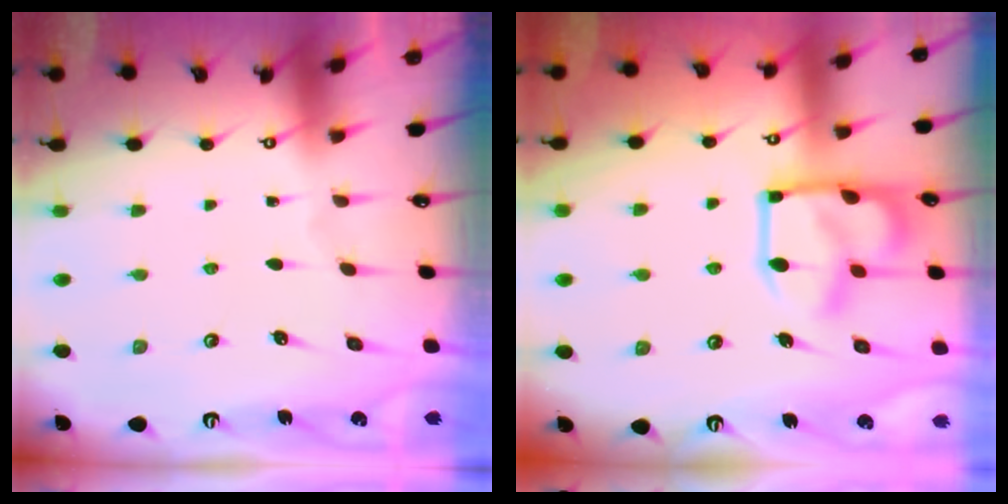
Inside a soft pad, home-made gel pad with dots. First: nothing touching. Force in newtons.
{"total": 11.8, "press": 11.7, "slide": 1.3}